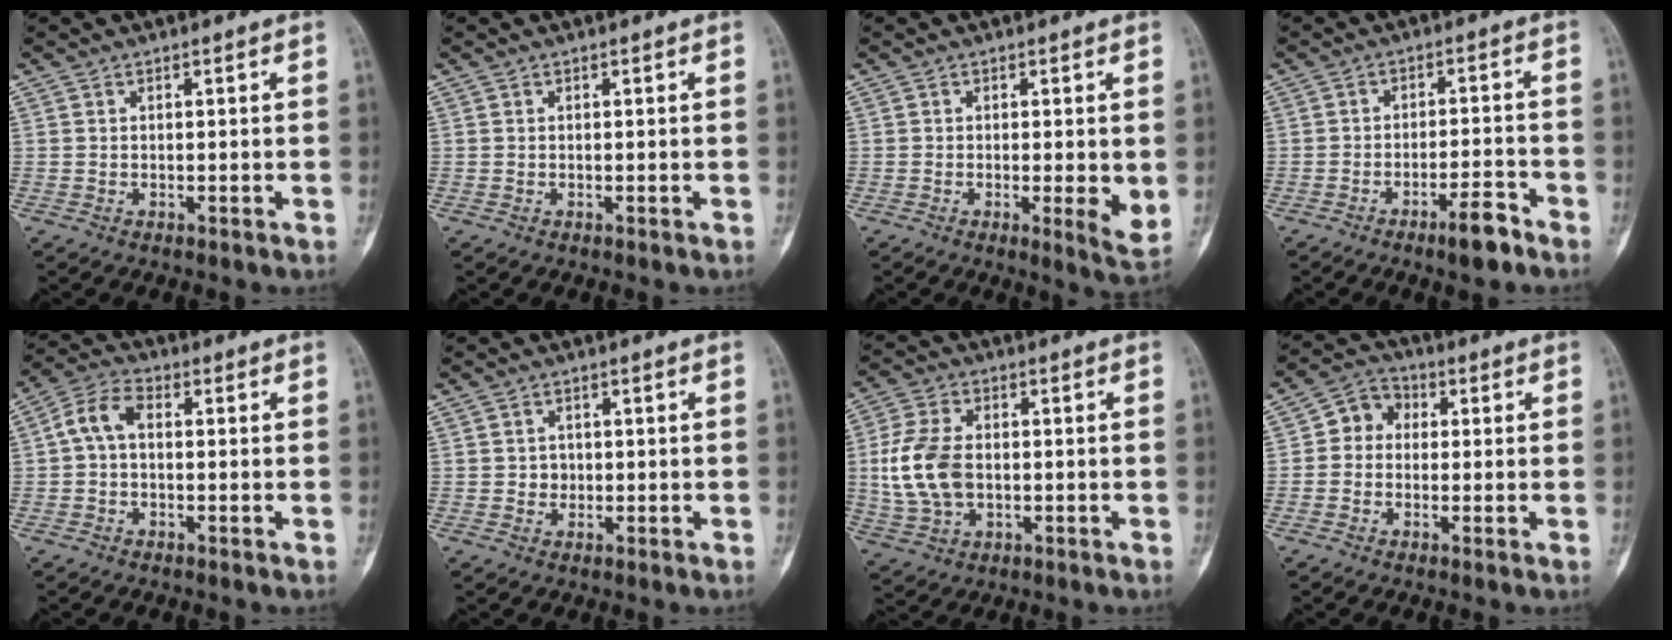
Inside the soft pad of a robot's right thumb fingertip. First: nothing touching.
{"total": 0.0}
{"total": 5.3, "force": [-0.3, 1.2, 5.1], "torque": [-0.075, -0.016, -0.006]}
{"total": 5.9, "force": [-4.0, 1.4, 4.1], "torque": [-0.065, 0.026, -0.061]}
{"total": 6.0, "force": [0.1, 3.7, 4.7], "torque": [-0.089, 0.020, -0.008]}
{"total": 1.8, "force": [-0.1, 1.7, 0.6], "torque": [0.001, 0.005, -0.002]}
{"total": 11.6, "force": [-0.1, 7.6, 8.8], "torque": [-0.180, 0.006, 0.002]}
{"total": 5.7, "force": [0.1, 4.9, 2.9], "torque": [-0.024, 0.019, -0.013]}